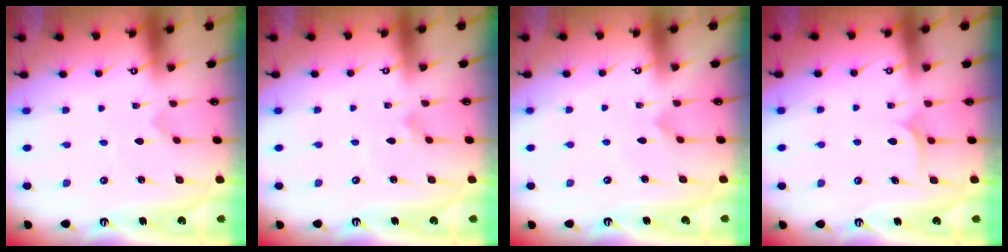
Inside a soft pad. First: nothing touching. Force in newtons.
{"total": 1.5, "press": 1.5, "slide": 0.1}
{"total": 4.7, "press": 4.7, "slide": 0.4}
{"total": 6.3, "press": 6.3, "slide": 0.4}